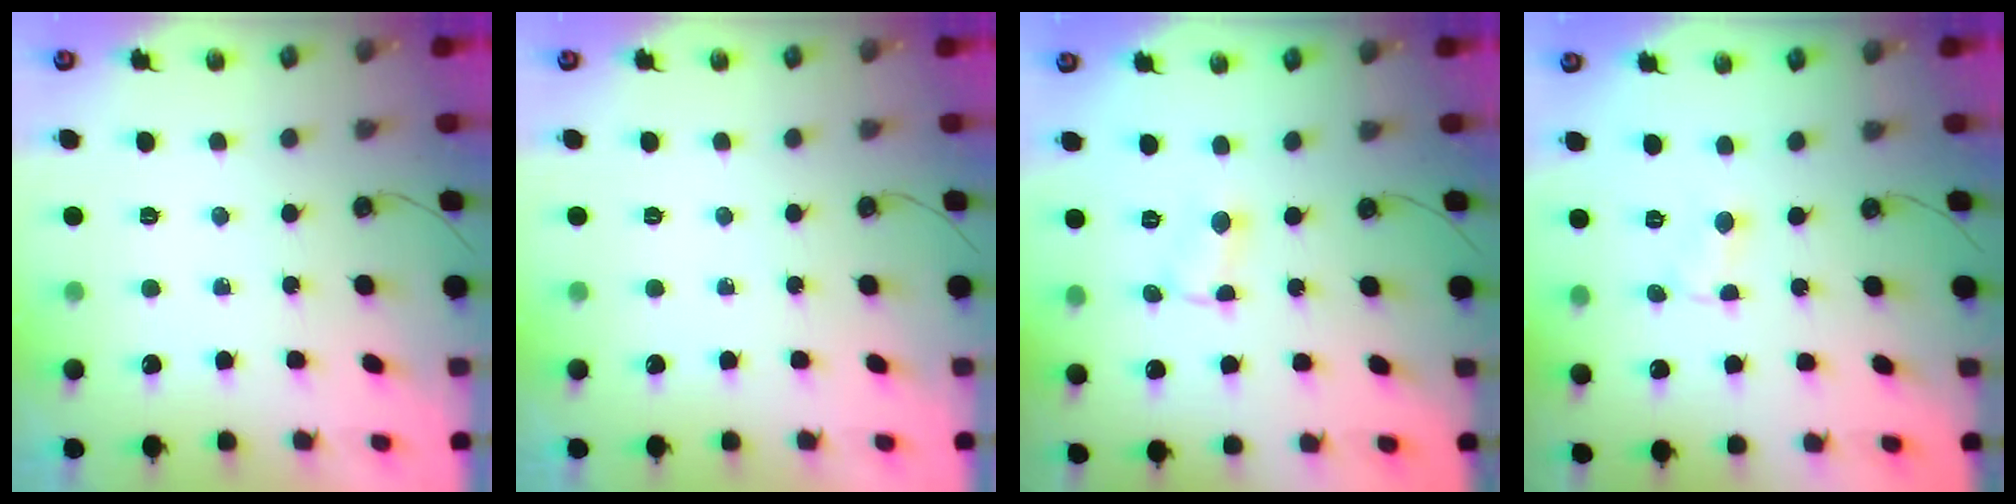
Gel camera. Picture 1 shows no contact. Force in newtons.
{"total": 0.0}
{"total": 1.2, "press": 1.2, "slide": 0.2}
{"total": 0.5, "press": 0.5, "slide": 0.1}